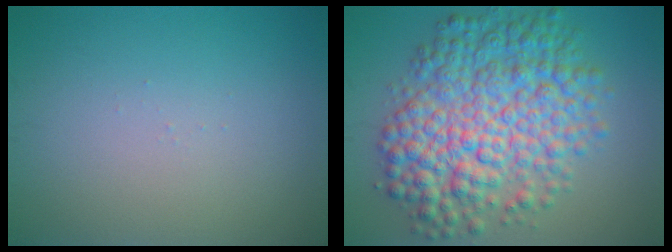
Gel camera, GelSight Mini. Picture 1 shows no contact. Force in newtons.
{"total": 10.0, "press": 10.0, "slide": 0.1}